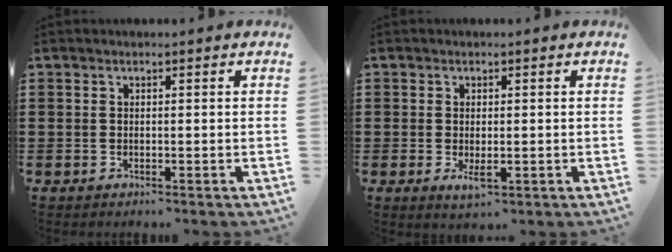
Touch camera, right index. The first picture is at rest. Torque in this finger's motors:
{"motor_torque": [0.99, 0.96, 0.21, 0.03]}